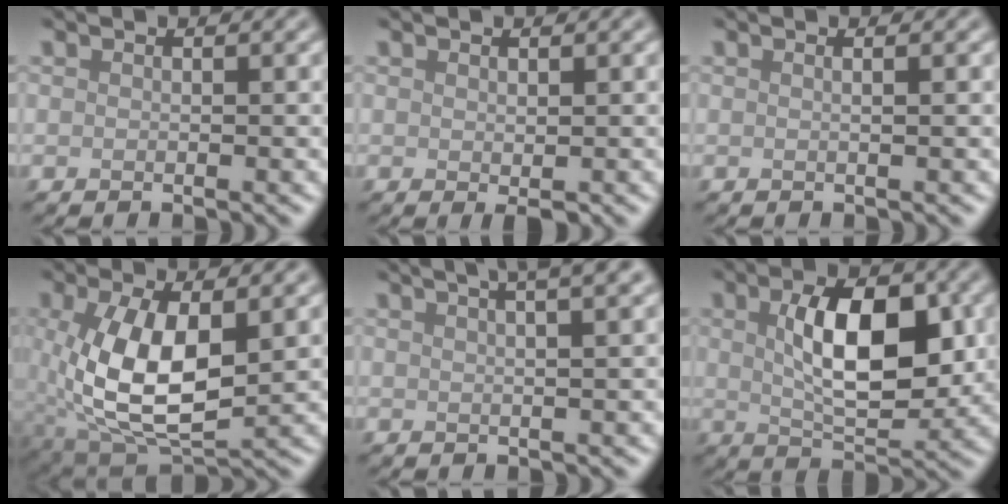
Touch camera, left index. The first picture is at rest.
{"total": 1.0, "force": [0.0, 0.2, 1.0], "torque": [-0.015, -0.003, 0.000]}
{"total": 1.4, "force": [0.3, 0.6, 1.2], "torque": [-0.008, 0.003, -0.010]}
{"total": 8.6, "force": [0.5, 4.2, 7.5], "torque": [-0.159, -0.012, 0.018]}
{"total": 8.6, "force": [5.3, 3.4, 5.9], "torque": [-0.027, 0.061, 0.031]}
{"total": 8.0, "force": [1.2, 3.6, 7.0], "torque": [-0.113, 0.001, 0.024]}